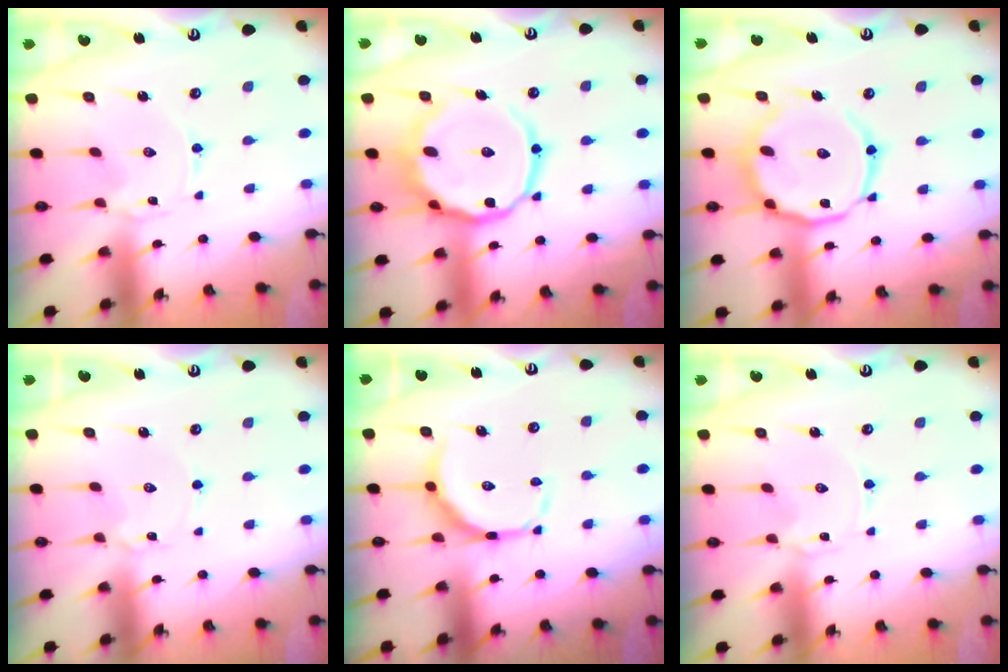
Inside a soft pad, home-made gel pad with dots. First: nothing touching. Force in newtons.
{"total": 16.9, "press": 16.8, "slide": 1.4}
{"total": 17.9, "press": 17.8, "slide": 1.3}
{"total": 1.9, "press": 1.9, "slide": 0.2}
{"total": 9.6, "press": 9.5, "slide": 0.9}
{"total": 0.0}